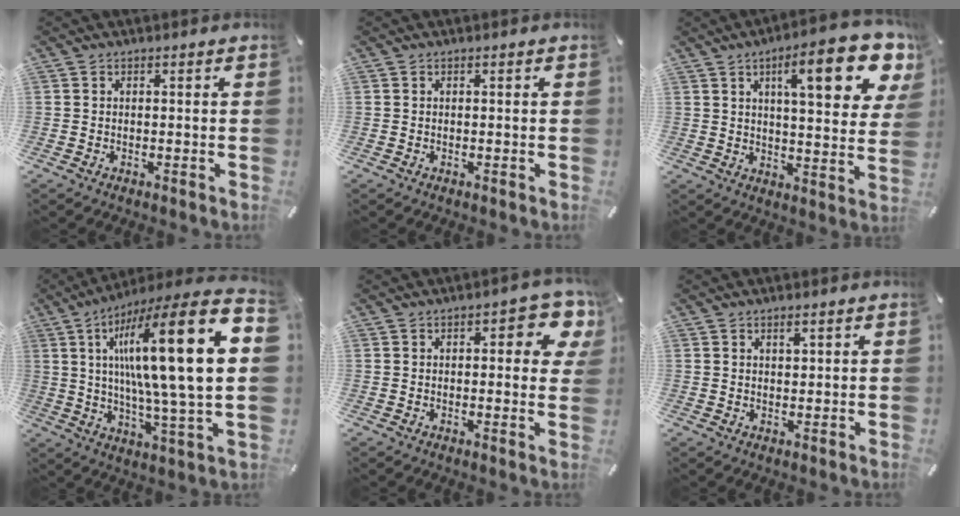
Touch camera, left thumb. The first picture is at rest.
{"total": 0.0}
{"total": 18.1, "force": [8.3, 5.5, 15.1], "torque": [-0.215, -0.031, 0.122]}
{"total": 26.1, "force": [6.1, 4.2, 25.0], "torque": [-0.448, -0.040, 0.073]}
{"total": 8.3, "force": [2.7, 3.5, 7.1], "torque": [-0.088, -0.012, 0.039]}
{"total": 1.7, "force": [1.0, 0.8, 1.2], "torque": [-0.017, -0.003, 0.015]}